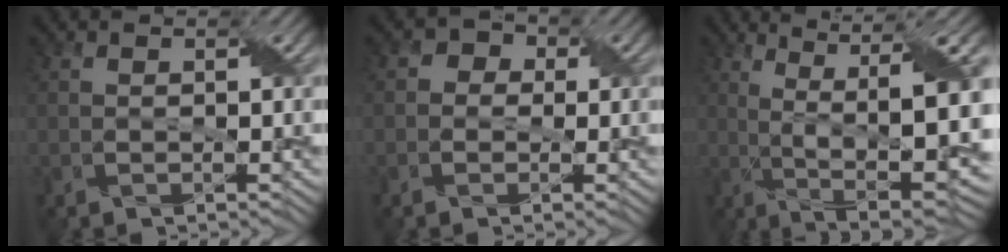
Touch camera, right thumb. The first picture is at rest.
{"total": 2.5, "force": [0.0, 2.5, 0.7], "torque": [-0.004, 0.011, -0.014]}
{"total": 12.9, "force": [1.8, 3.1, 12.4], "torque": [-0.210, 0.018, 0.053]}